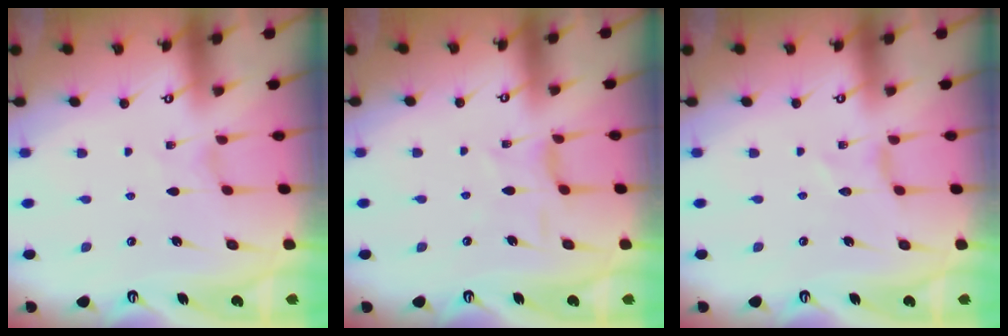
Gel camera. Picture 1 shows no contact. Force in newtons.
{"total": 2.5, "press": 2.5, "slide": 0.4}
{"total": 0.0}